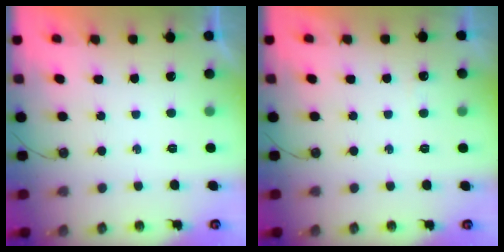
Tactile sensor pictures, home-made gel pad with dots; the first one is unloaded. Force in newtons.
{"total": 2.2, "press": 2.2, "slide": 0.5}